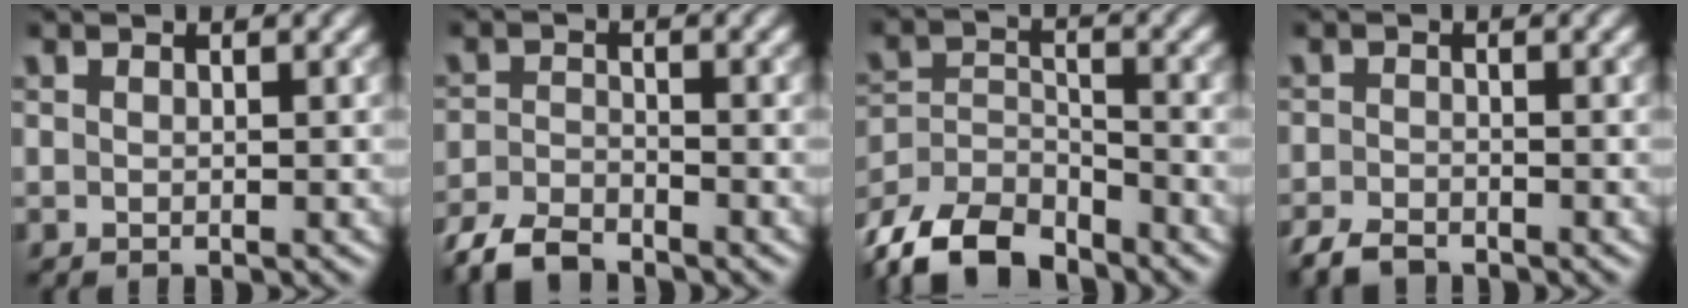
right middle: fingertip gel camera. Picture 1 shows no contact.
{"total": 4.1, "force": [-3.6, 1.1, 1.5], "torque": [-0.028, -0.007, -0.078]}
{"total": 9.4, "force": [-8.0, 3.6, 3.3], "torque": [-0.056, -0.011, -0.145]}
{"total": 2.6, "force": [-2.2, 0.9, 1.0], "torque": [-0.018, -0.004, -0.047]}